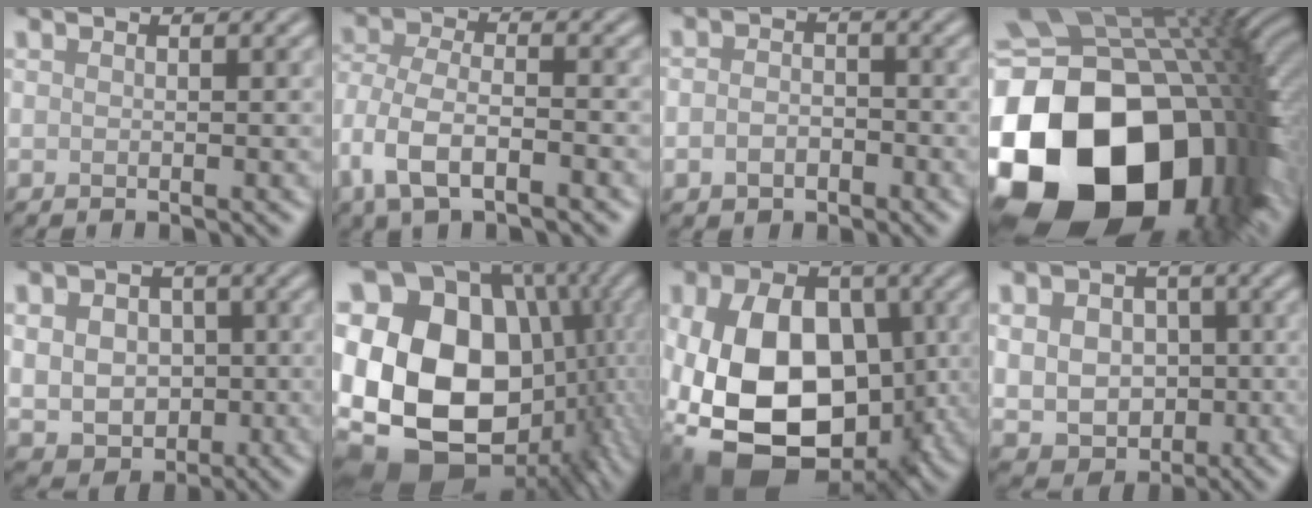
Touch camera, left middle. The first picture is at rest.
{"total": 6.2, "force": [-3.4, 2.8, 4.4], "torque": [-0.092, -0.003, -0.073]}
{"total": 2.3, "force": [-1.0, 1.7, 1.3], "torque": [-0.023, 0.000, -0.022]}
{"total": 22.6, "force": [-5.8, 16.5, 14.4], "torque": [-0.325, -0.075, -0.061]}
{"total": 7.5, "force": [0.5, 6.0, 4.4], "torque": [-0.067, 0.013, -0.001]}
{"total": 21.4, "force": [-0.8, 16.2, 13.9], "torque": [-0.292, 0.003, 0.002]}
{"total": 15.9, "force": [-1.2, 10.9, 11.5], "torque": [-0.219, -0.020, -0.024]}
{"total": 8.5, "force": [0.6, 6.9, 4.9], "torque": [-0.072, 0.018, -0.001]}